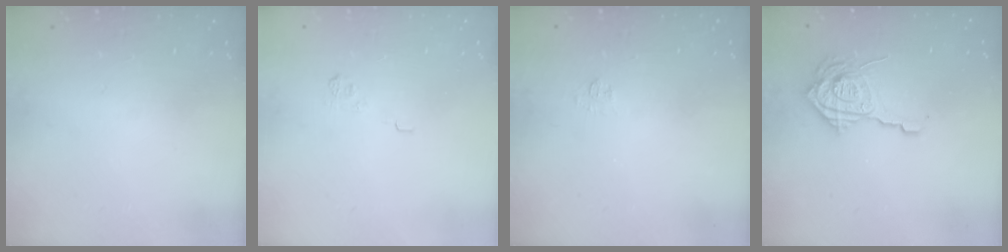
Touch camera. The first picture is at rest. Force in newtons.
{"total": 5.4, "press": 5.2, "slide": 1.4}
{"total": 4.0, "press": 4.0, "slide": 0.5}
{"total": 15.4, "press": 15.4, "slide": 1.3}